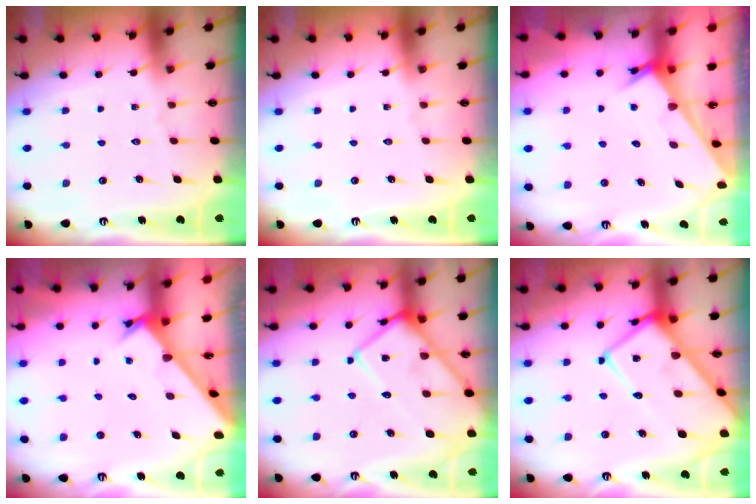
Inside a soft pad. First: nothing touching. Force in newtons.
{"total": 0.0}
{"total": 2.5, "press": 2.5, "slide": 0.1}
{"total": 2.2, "press": 2.2, "slide": 0.1}
{"total": 15.1, "press": 15.0, "slide": 1.5}
{"total": 17.7, "press": 17.6, "slide": 1.6}